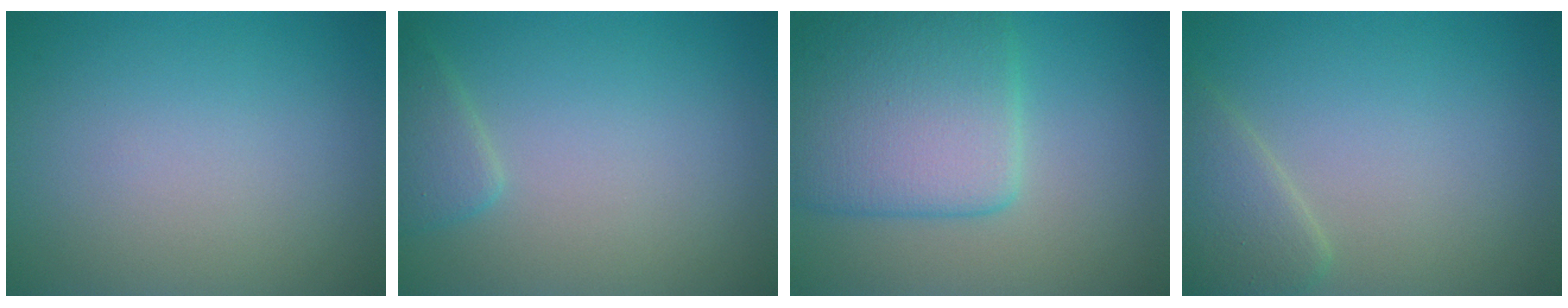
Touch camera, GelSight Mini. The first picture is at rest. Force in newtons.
{"total": 1.8, "press": 1.8, "slide": 0.1}
{"total": 7.5, "press": 7.5, "slide": 0.2}
{"total": 2.7, "press": 2.6, "slide": 0.2}